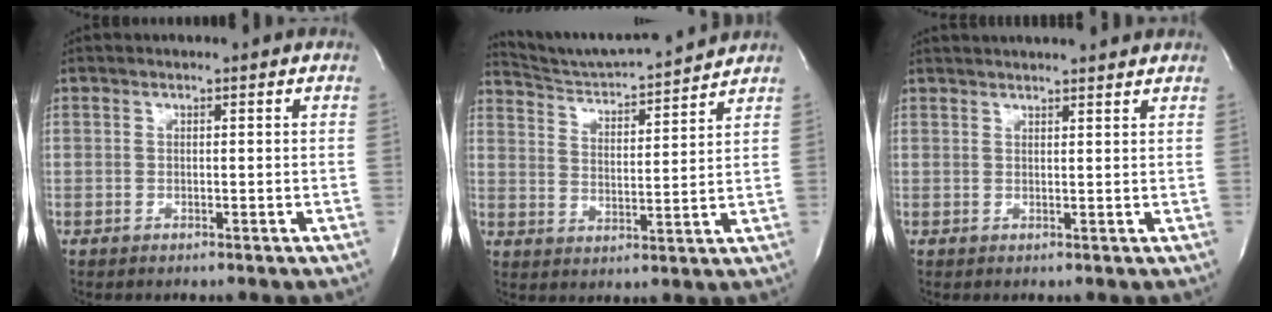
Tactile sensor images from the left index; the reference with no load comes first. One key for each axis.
{"total": 12.5, "fx": 12.1, "fy": -0.2, "fz": 2.9, "tx": -0.056, "ty": 0.003, "tz": 0.194}
{"total": 10.3, "fx": 9.5, "fy": 1.0, "fz": 3.8, "tx": -0.060, "ty": 0.024, "tz": 0.118}